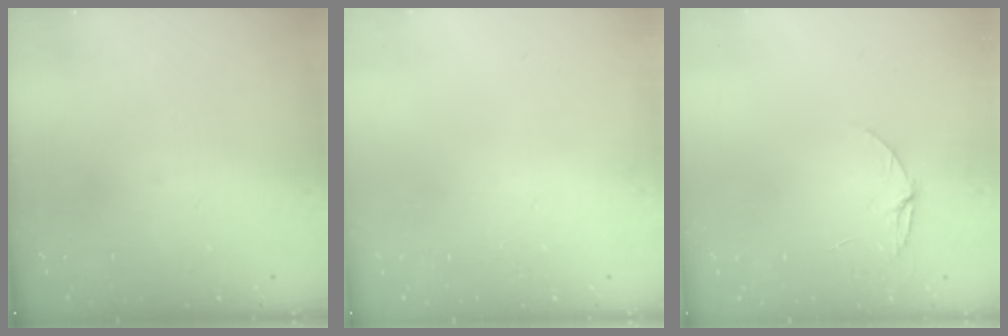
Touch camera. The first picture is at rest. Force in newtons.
{"total": 0.0}
{"total": 5.3, "press": 5.3, "slide": 0.5}